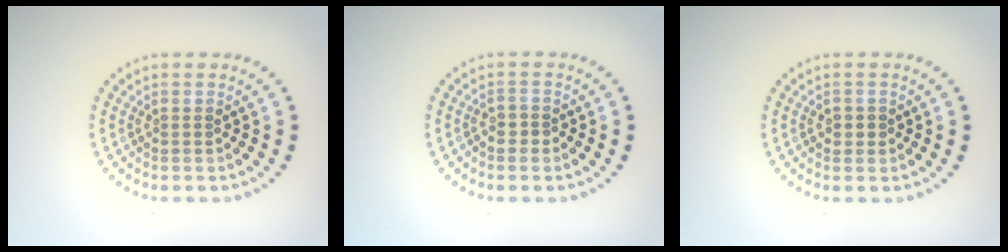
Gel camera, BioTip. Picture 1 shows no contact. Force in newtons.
{"total": 1.3, "press": 1.2, "slide": 0.5}
{"total": 1.2, "press": 1.2, "slide": 0.3}